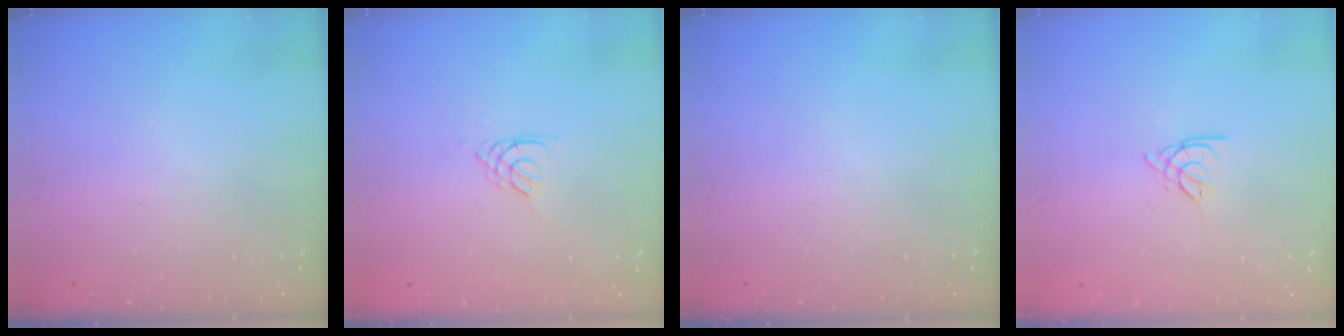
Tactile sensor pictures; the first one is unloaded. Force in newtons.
{"total": 2.1, "press": 2.1, "slide": 0.4}
{"total": 0.0}
{"total": 2.2, "press": 2.2, "slide": 0.5}